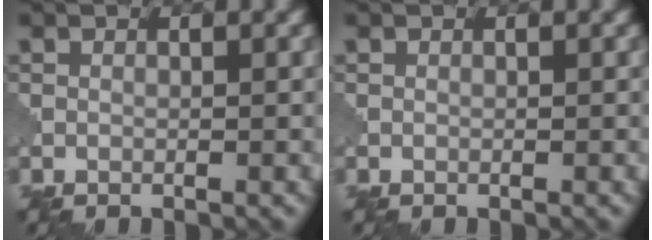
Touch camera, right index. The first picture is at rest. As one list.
[{"total": 0.0}]